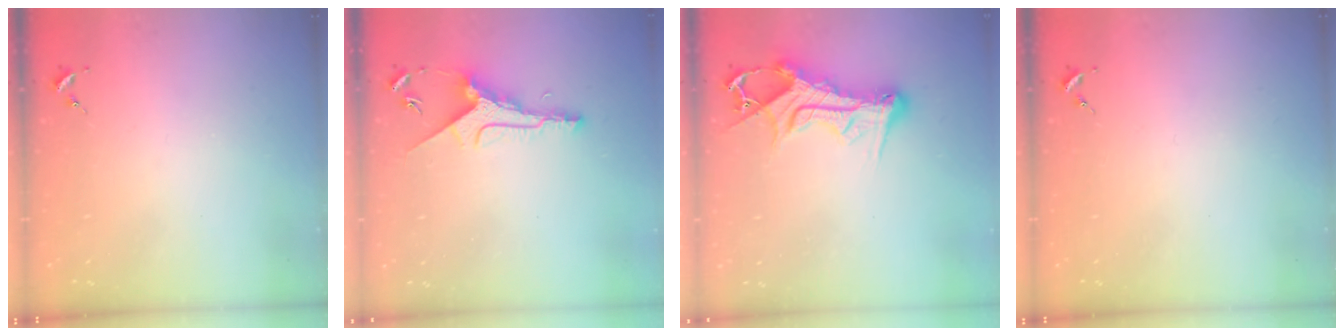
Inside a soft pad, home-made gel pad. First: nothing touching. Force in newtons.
{"total": 10.3, "press": 10.3, "slide": 0.1}
{"total": 13.7, "press": 13.6, "slide": 1.6}
{"total": 0.0}